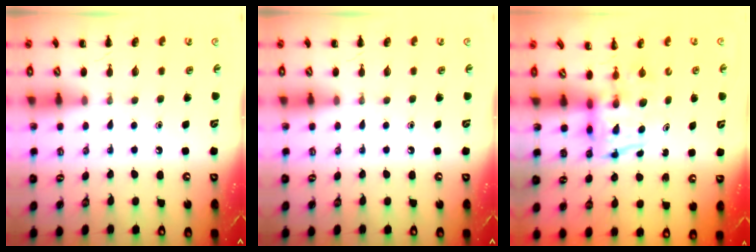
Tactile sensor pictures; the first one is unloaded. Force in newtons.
{"total": 0.0}
{"total": 3.7, "press": 3.7, "slide": 0.5}